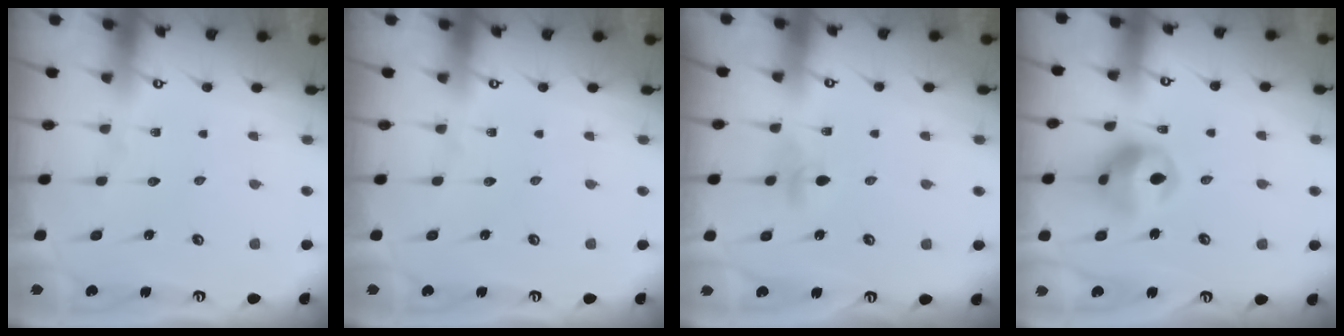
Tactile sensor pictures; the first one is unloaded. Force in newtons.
{"total": 0.0}
{"total": 4.4, "press": 4.2, "slide": 1.0}
{"total": 13.3, "press": 13.2, "slide": 2.0}